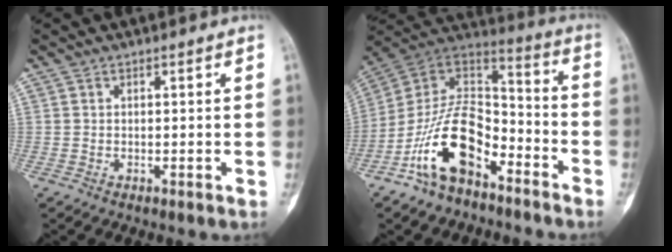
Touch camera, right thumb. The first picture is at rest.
{"total": 17.8, "force": [-9.2, 9.6, 11.8], "torque": [-0.195, 0.091, -0.174]}